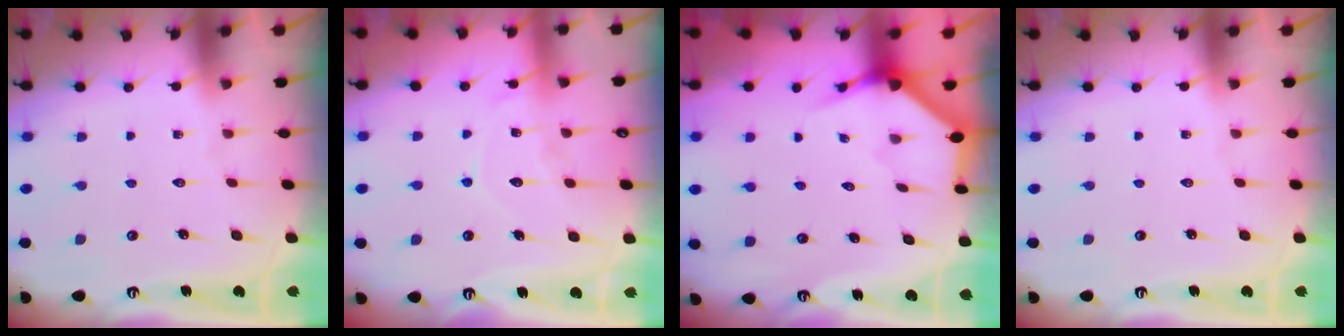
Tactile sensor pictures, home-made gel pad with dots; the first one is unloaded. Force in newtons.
{"total": 11.1, "press": 11.1, "slide": 1.0}
{"total": 3.5, "press": 3.5, "slide": 0.2}
{"total": 0.0}